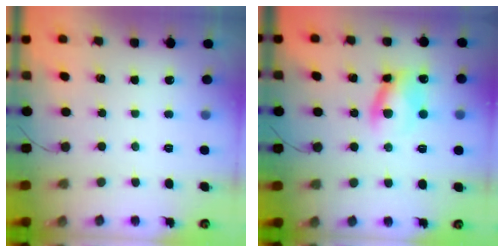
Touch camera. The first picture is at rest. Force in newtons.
{"total": 9.4, "press": 9.4, "slide": 0.7}